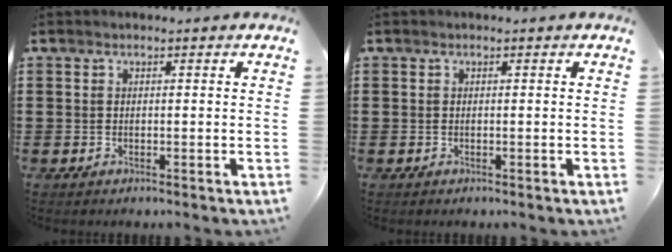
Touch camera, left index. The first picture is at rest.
{"total": 0.0}